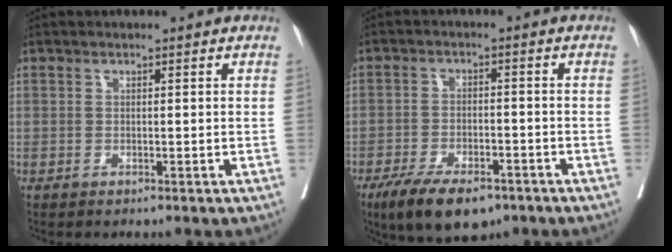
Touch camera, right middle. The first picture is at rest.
{"total": 10.3, "force": [-7.1, 4.0, 6.2], "torque": [-0.102, -0.009, -0.116]}